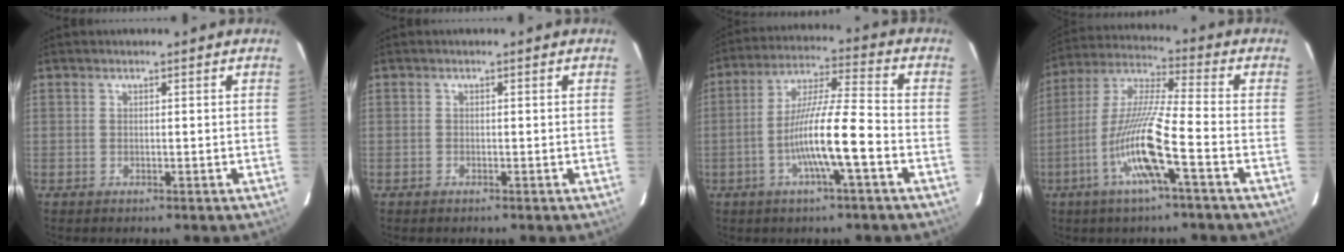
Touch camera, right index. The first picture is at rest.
{"total": 0.0}
{"total": 11.7, "force": [-3.7, 0.2, 11.1], "torque": [-0.208, 0.004, -0.071]}
{"total": 13.4, "force": [-5.0, 0.1, 12.5], "torque": [-0.257, -0.001, -0.101]}